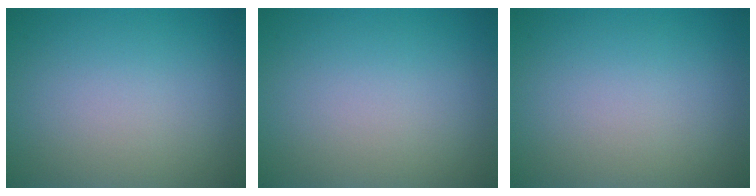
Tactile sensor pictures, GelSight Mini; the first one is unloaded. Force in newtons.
{"total": 0.0}
{"total": 0.0}